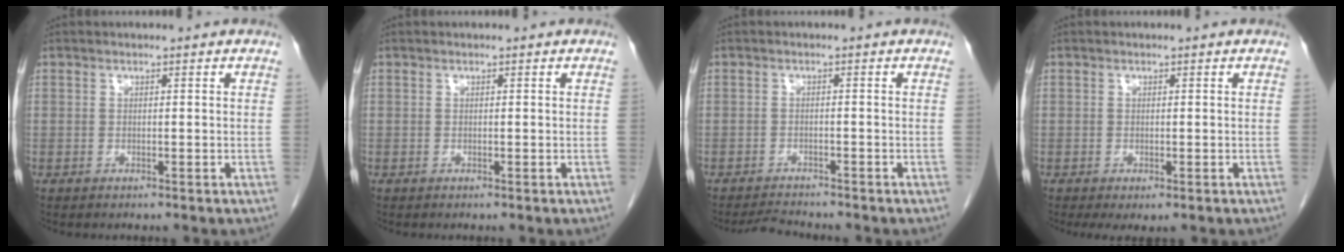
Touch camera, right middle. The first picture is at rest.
{"total": 0.0}
{"total": 2.8, "force": [-2.8, -0.2, 0.3], "torque": [-0.011, -0.017, -0.046]}
{"total": 2.1, "force": [-1.1, 0.9, 1.6], "torque": [-0.025, -0.006, -0.009]}